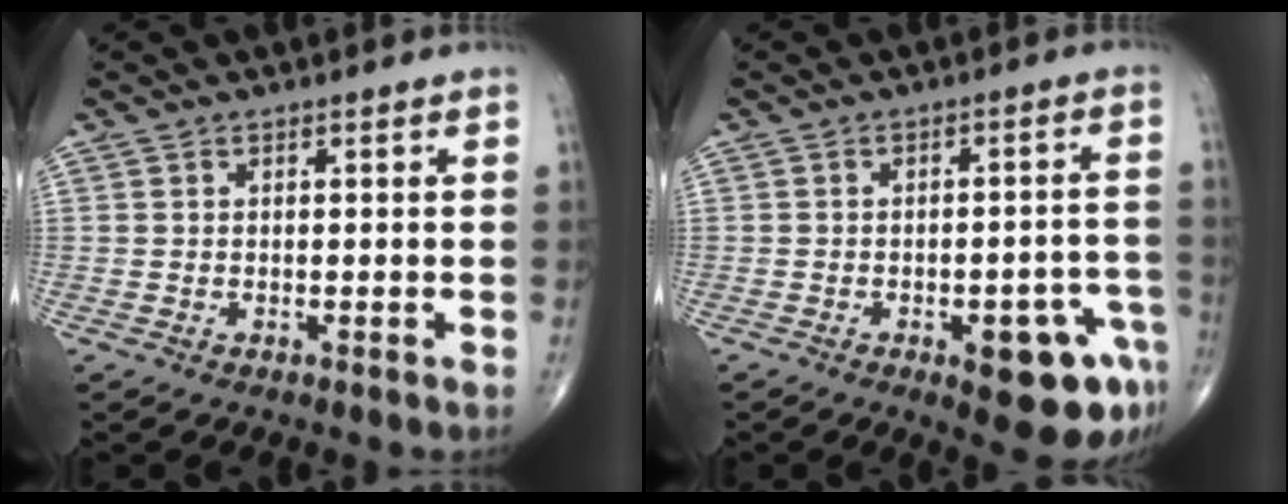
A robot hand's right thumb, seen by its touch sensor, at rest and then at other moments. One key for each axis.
{"total": 11.7, "fx": -5.7, "fy": 4.2, "fz": 9.3, "tx": -0.086, "ty": 0.032, "tz": -0.063}